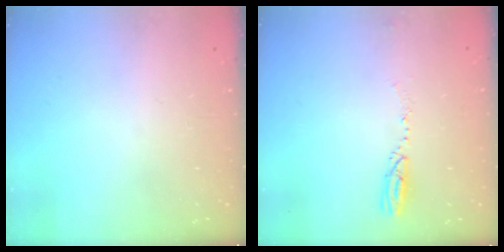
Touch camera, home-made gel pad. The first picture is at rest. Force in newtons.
{"total": 3.3, "press": 3.2, "slide": 0.8}